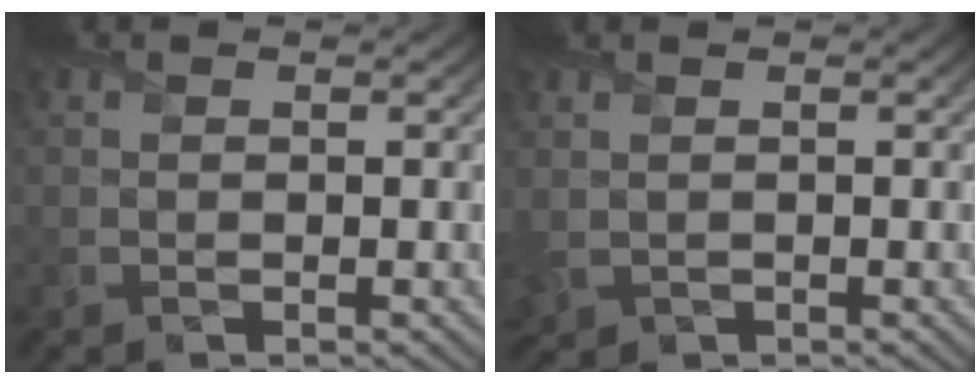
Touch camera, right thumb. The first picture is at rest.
{"total": 2.0, "force": [0.3, 1.3, 1.5], "torque": [-0.051, -0.001, 0.012]}